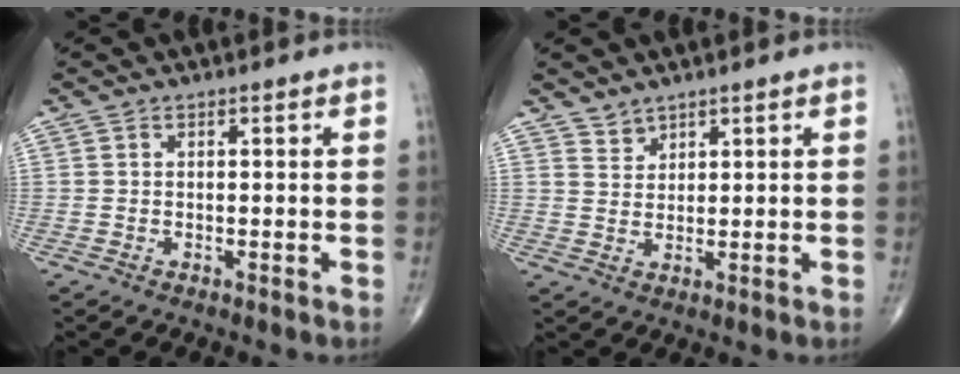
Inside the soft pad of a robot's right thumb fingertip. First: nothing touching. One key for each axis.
{"total": 2.2, "fx": 2.0, "fy": 1.0, "fz": 0.0, "tx": 0.013, "ty": -0.015, "tz": 0.036}